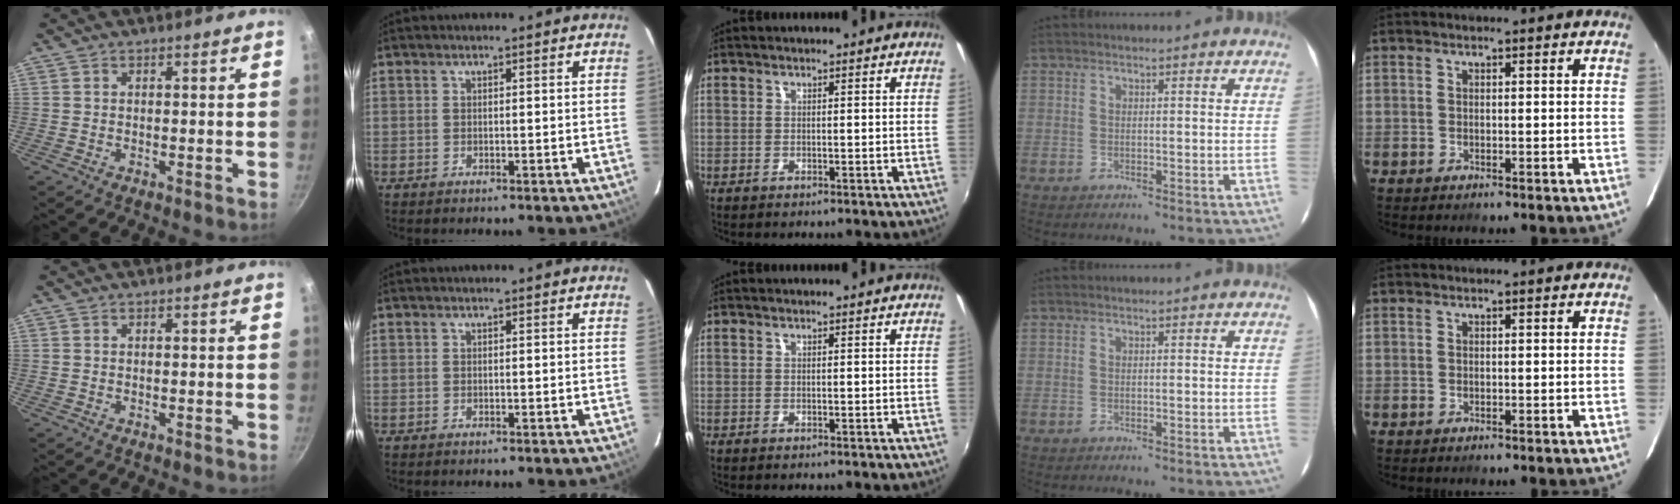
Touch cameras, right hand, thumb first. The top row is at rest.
{}